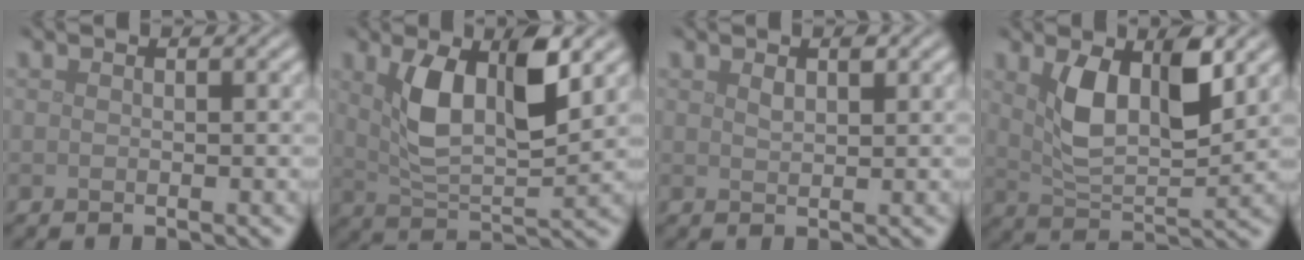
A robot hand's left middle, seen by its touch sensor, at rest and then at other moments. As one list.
[{"total": 6.9, "force": [2.3, 2.7, 5.9], "torque": [-0.119, 0.002, 0.044]}, {"total": 1.2, "force": [0.7, 0.5, 0.9], "torque": [-0.018, 0.001, 0.014]}, {"total": 6.3, "force": [2.2, 2.7, 5.3], "torque": [-0.106, -0.002, 0.044]}]